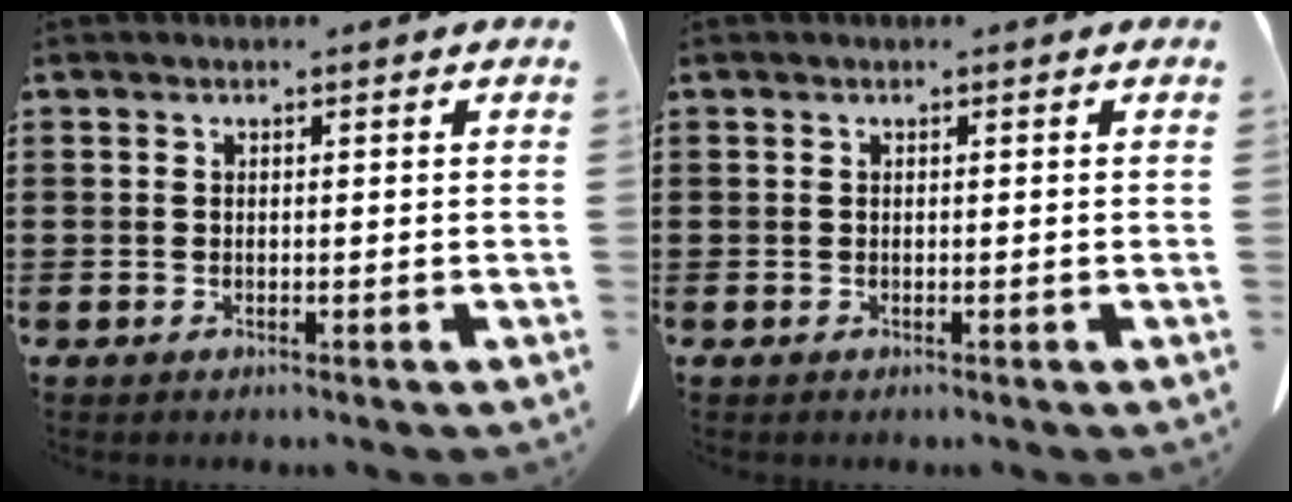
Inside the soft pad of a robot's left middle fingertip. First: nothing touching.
{"total": 0.0}